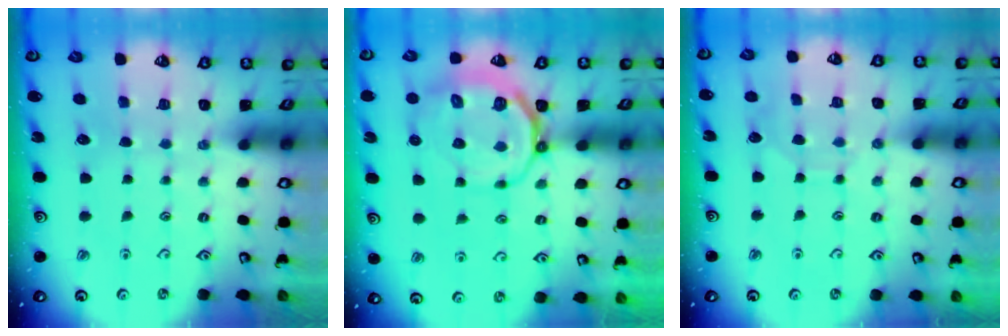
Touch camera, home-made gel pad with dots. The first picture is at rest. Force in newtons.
{"total": 10.7, "press": 10.3, "slide": 2.9}
{"total": 6.2, "press": 6.2, "slide": 0.5}